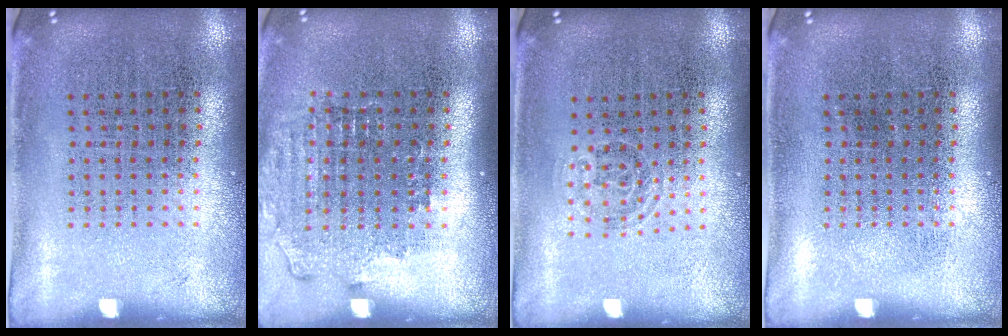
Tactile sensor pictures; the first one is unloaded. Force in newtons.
{"total": 1.6, "press": 1.4, "slide": 0.6}
{"total": 0.7, "press": 0.5, "slide": 0.5}
{"total": 0.0}